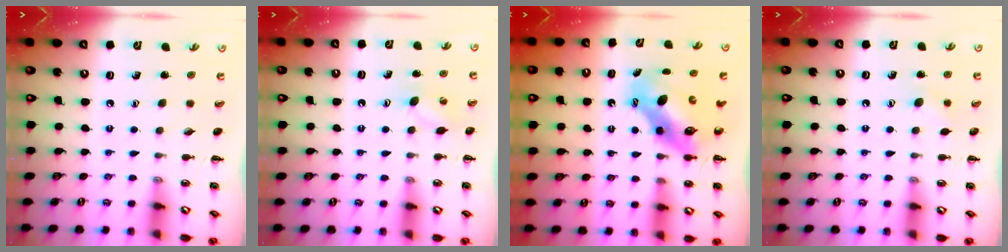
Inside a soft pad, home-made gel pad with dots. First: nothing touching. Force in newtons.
{"total": 5.3, "press": 5.1, "slide": 1.3}
{"total": 7.7, "press": 7.5, "slide": 1.9}
{"total": 5.0, "press": 4.9, "slide": 1.3}